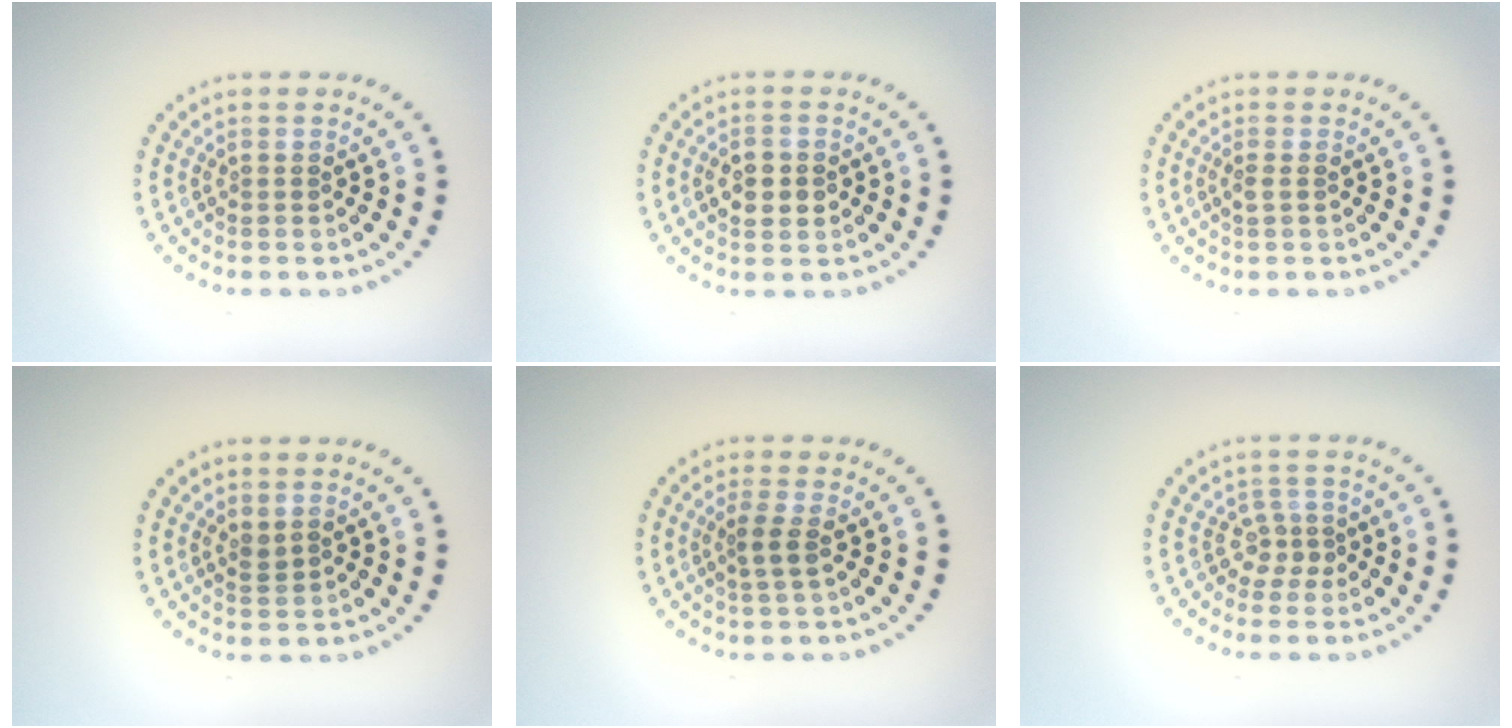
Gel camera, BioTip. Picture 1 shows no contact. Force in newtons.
{"total": 2.9, "press": 2.9, "slide": 0.1}
{"total": 0.9, "press": 0.8, "slide": 0.4}
{"total": 0.9, "press": 0.7, "slide": 0.5}
{"total": 1.7, "press": 1.4, "slide": 1.0}
{"total": 1.9, "press": 1.3, "slide": 1.4}